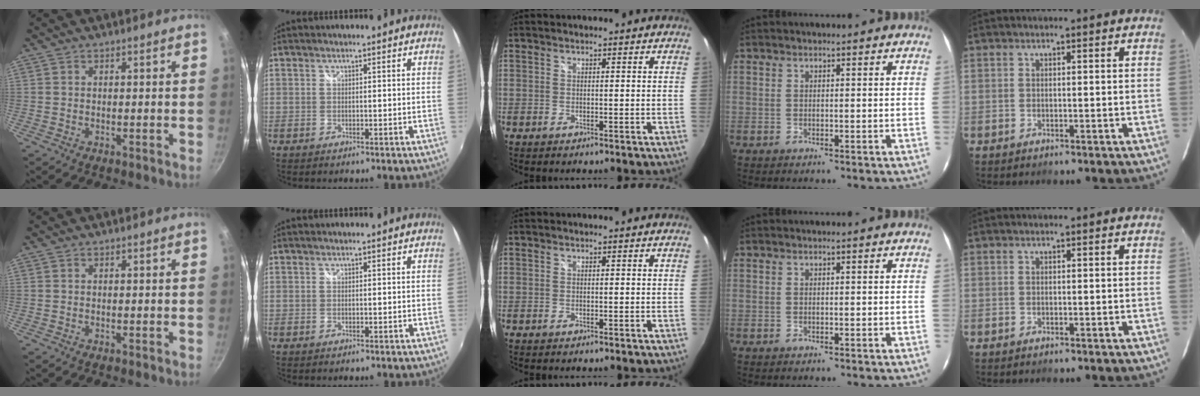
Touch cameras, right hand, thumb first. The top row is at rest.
{}